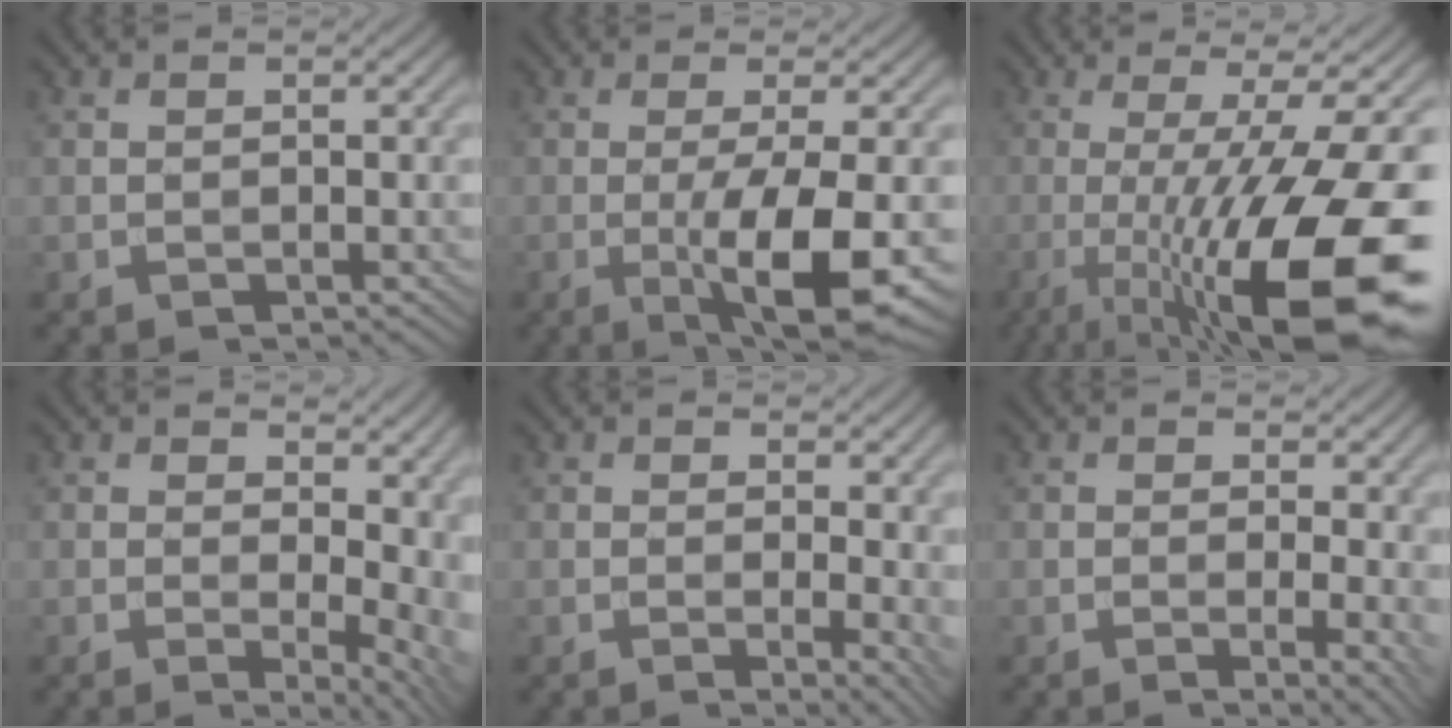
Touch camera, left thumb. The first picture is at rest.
{"total": 9.1, "force": [-2.4, 1.8, 8.5], "torque": [-0.138, -0.001, -0.039]}
{"total": 18.1, "force": [-4.8, 4.4, 16.9], "torque": [-0.240, 0.001, -0.080]}
{"total": 10.8, "force": [1.8, 5.7, 9.0], "torque": [-0.091, 0.003, 0.045]}
{"total": 4.8, "force": [0.4, 1.6, 4.5], "torque": [-0.061, -0.005, 0.005]}
{"total": 4.8, "force": [0.2, 1.4, 4.6], "torque": [-0.067, -0.006, 0.001]}